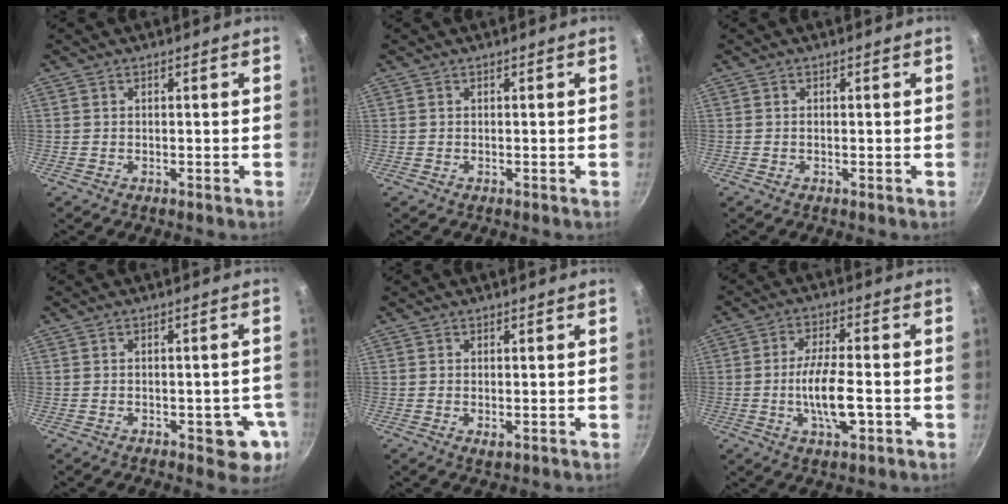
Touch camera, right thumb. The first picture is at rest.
{"total": 0.0}
{"total": 0.0}
{"total": 7.4, "force": [-2.4, 3.5, 6.1], "torque": [-0.041, 0.002, -0.027]}
{"total": 1.3, "force": [-0.2, 0.7, 1.1], "torque": [-0.019, -0.005, -0.001]}
{"total": 9.8, "force": [-2.5, 3.5, 8.8], "torque": [-0.153, 0.015, -0.045]}